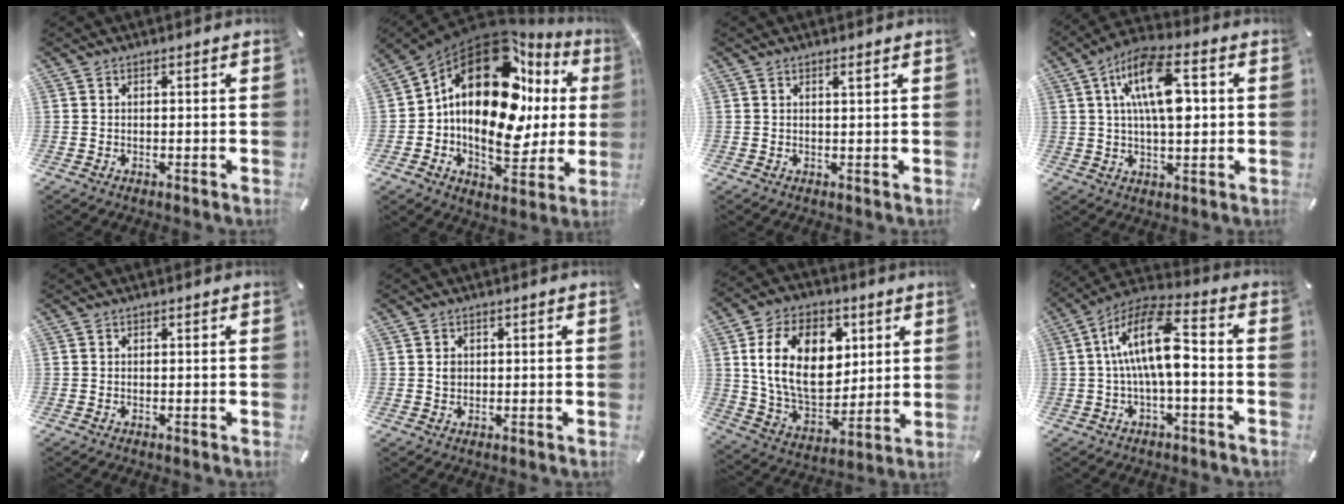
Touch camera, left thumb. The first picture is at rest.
{"total": 23.6, "force": [6.0, 14.6, 17.6], "torque": [-0.288, -0.046, 0.102]}
{"total": 1.2, "force": [0.8, 0.0, 0.8], "torque": [-0.016, -0.002, 0.014]}
{"total": 14.4, "force": [3.3, 6.6, 12.3], "torque": [-0.225, 0.000, 0.053]}
{"total": 0.0}
{"total": 1.4, "force": [0.2, 1.3, 0.4], "torque": [-0.002, 0.003, 0.001]}
{"total": 20.0, "force": [5.1, 13.9, 13.4], "torque": [-0.252, -0.005, 0.090]}
{"total": 15.0, "force": [0.3, 5.9, 13.8], "torque": [-0.272, 0.007, 0.005]}